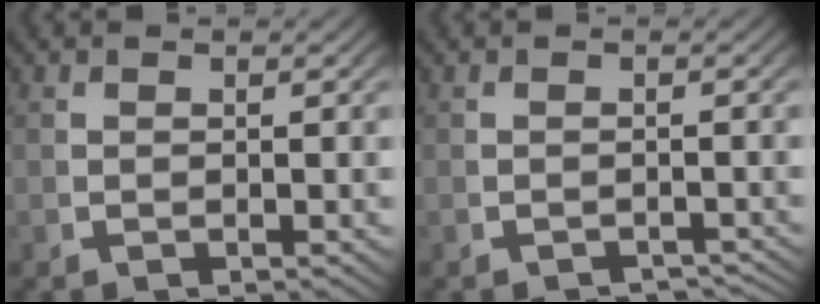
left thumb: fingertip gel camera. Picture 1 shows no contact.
{"total": 3.3, "force": [-3.3, 0.4, 0.5], "torque": [-0.002, -0.006, -0.047]}